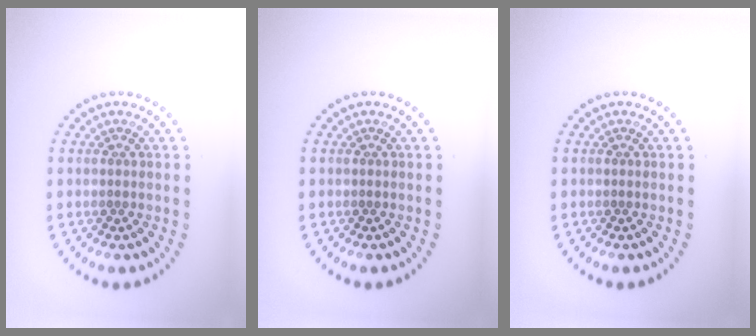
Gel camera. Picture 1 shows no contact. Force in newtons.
{"total": 0.0}
{"total": 0.0}